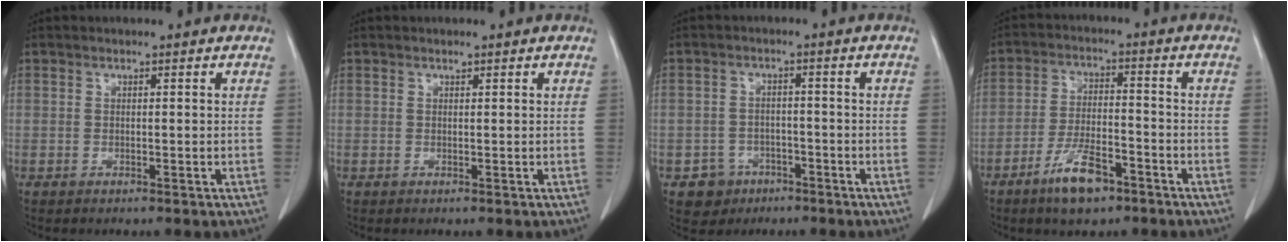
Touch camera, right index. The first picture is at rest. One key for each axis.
{"total": 0.0}
{"total": 4.6, "fx": -2.4, "fy": 3.9, "fz": 0.1, "tx": 0.001, "ty": 0.013, "tz": -0.033}
{"total": 8.1, "fx": -5.2, "fy": 2.5, "fz": 5.7, "tx": -0.111, "ty": -0.005, "tz": -0.092}